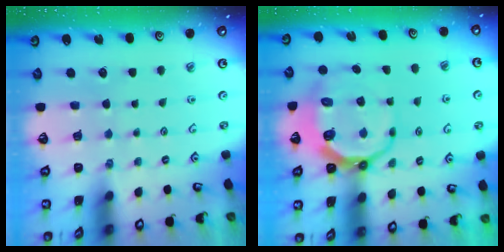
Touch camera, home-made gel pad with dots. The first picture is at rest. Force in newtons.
{"total": 11.0, "press": 10.2, "slide": 4.0}